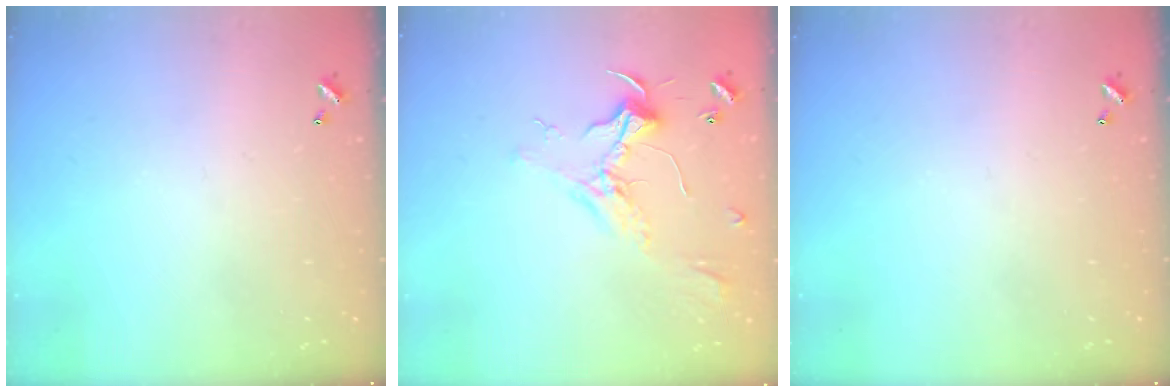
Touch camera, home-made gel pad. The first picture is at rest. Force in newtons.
{"total": 2.2, "press": 2.1, "slide": 0.7}
{"total": 0.0}